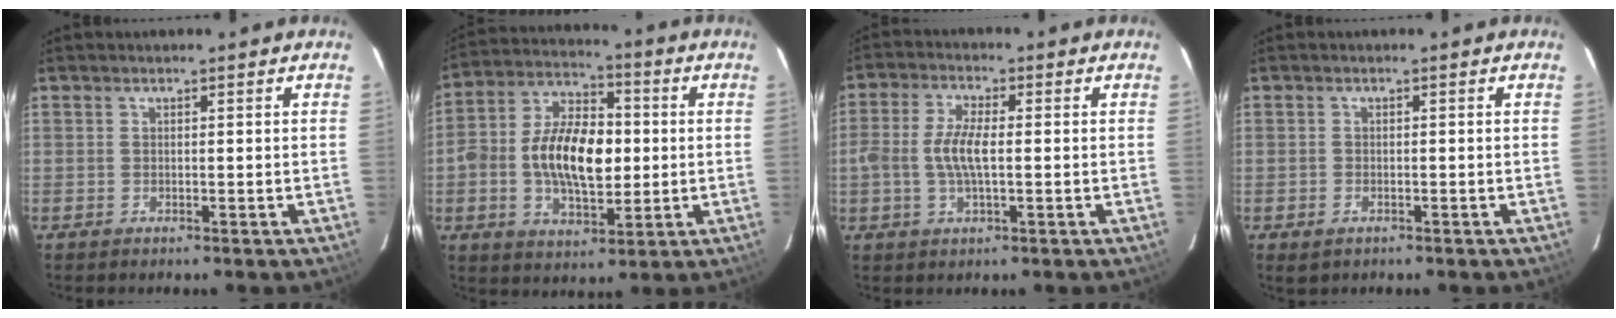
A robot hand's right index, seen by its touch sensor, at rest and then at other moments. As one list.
[{"total": 15.0, "force": [-0.6, 8.2, 12.5], "torque": [-0.234, 0.022, -0.012]}, {"total": 6.4, "force": [-0.5, 2.3, 6.0], "torque": [-0.123, 0.006, -0.010]}, {"total": 1.9, "force": [-1.0, 1.4, 0.8], "torque": [-0.015, -0.003, -0.016]}]